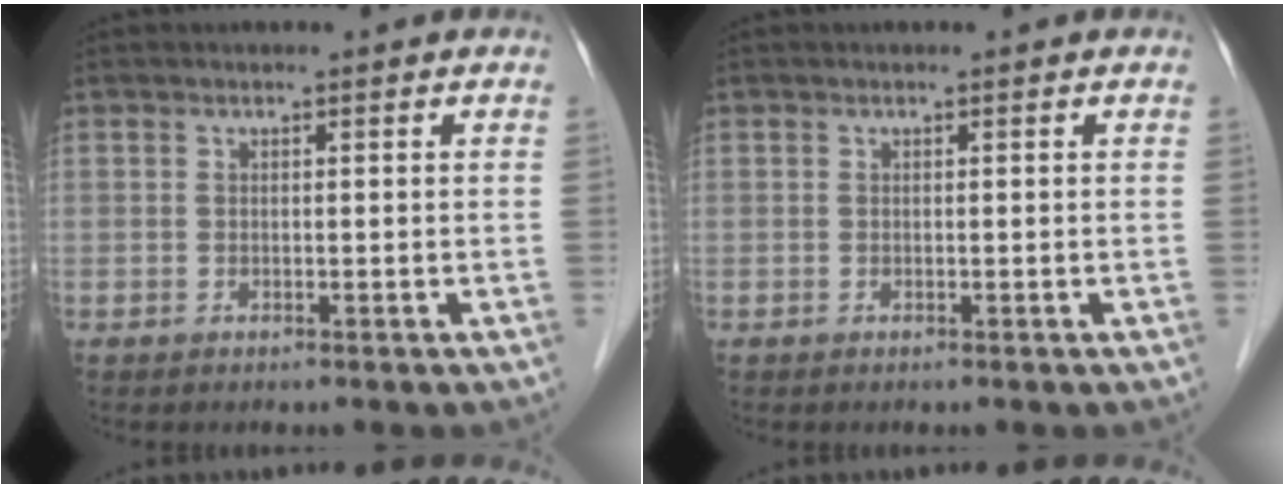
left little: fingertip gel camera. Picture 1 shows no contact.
{"total": 0.0}